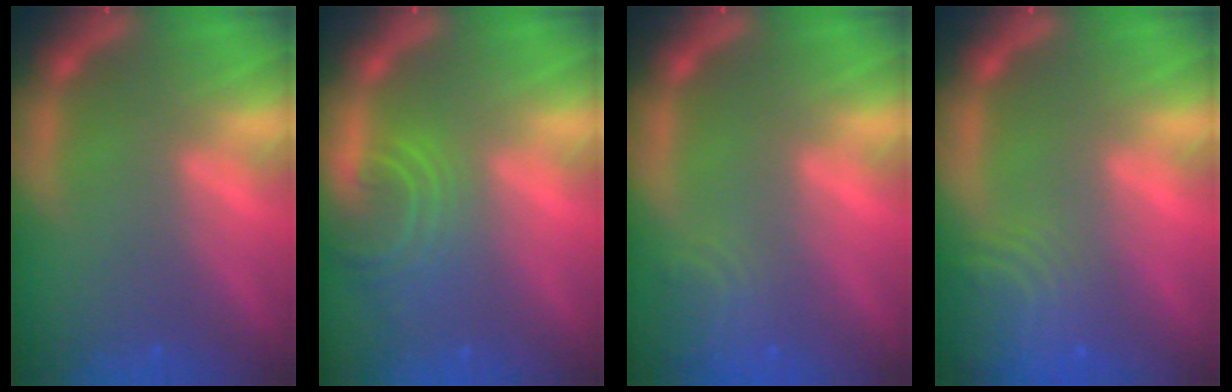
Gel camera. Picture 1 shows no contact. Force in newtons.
{"total": 5.1}
{"total": 2.9}
{"total": 6.6}